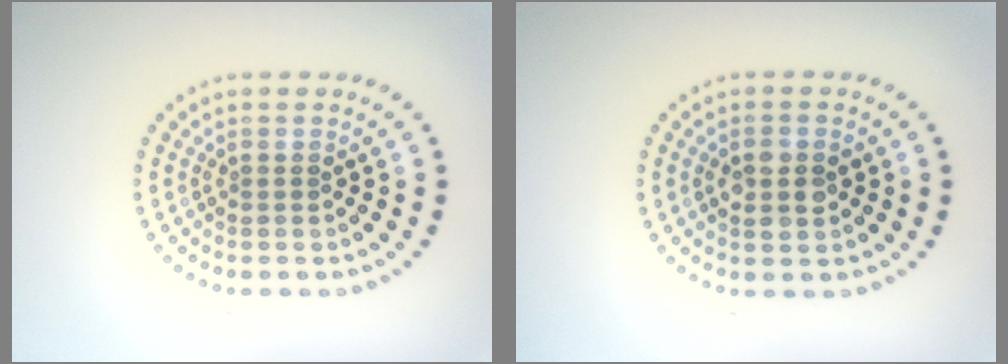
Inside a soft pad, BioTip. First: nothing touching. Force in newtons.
{"total": 2.4, "press": 2.4, "slide": 0.1}